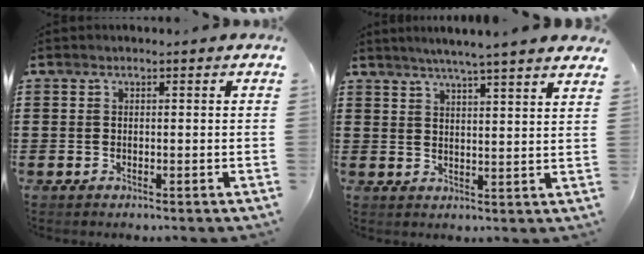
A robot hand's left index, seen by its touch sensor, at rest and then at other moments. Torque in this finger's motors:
{"motor_torque": [0.14, -1.09, 0.74, 0.19]}